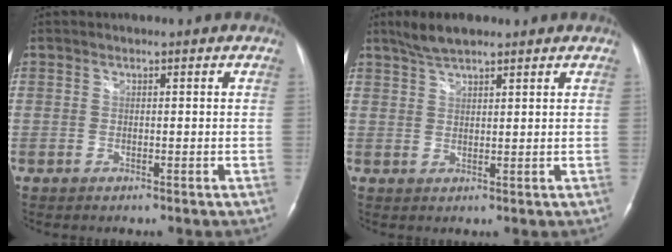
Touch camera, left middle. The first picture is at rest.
{"total": 4.5, "force": [3.7, 1.1, 2.4], "torque": [-0.058, 0.012, 0.071]}